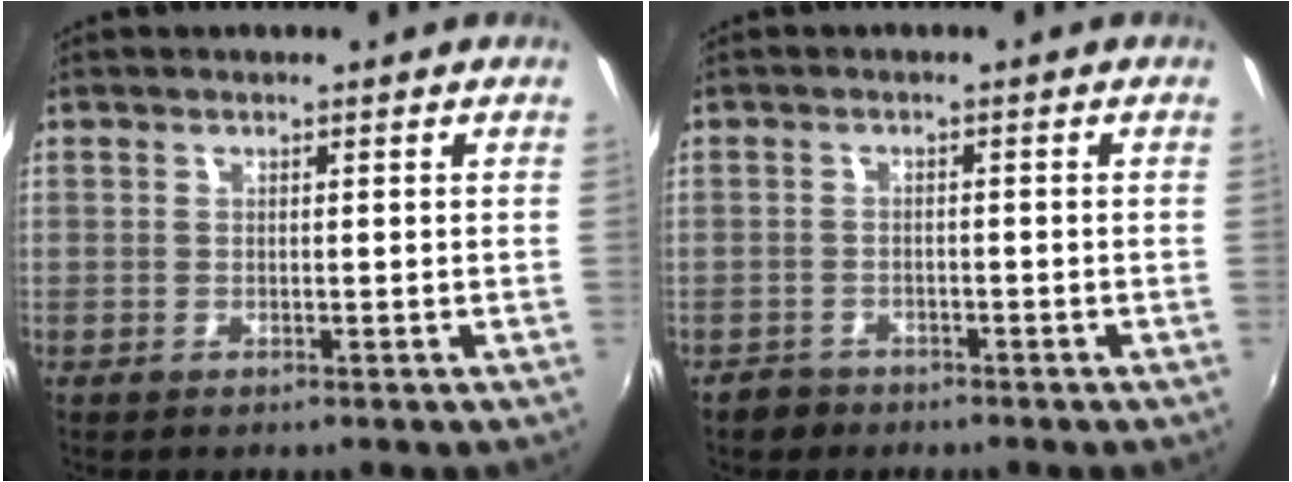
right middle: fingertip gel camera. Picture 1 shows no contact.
{"total": 2.9, "force": [-2.2, 1.8, 0.4], "torque": [-0.019, 0.002, -0.037]}